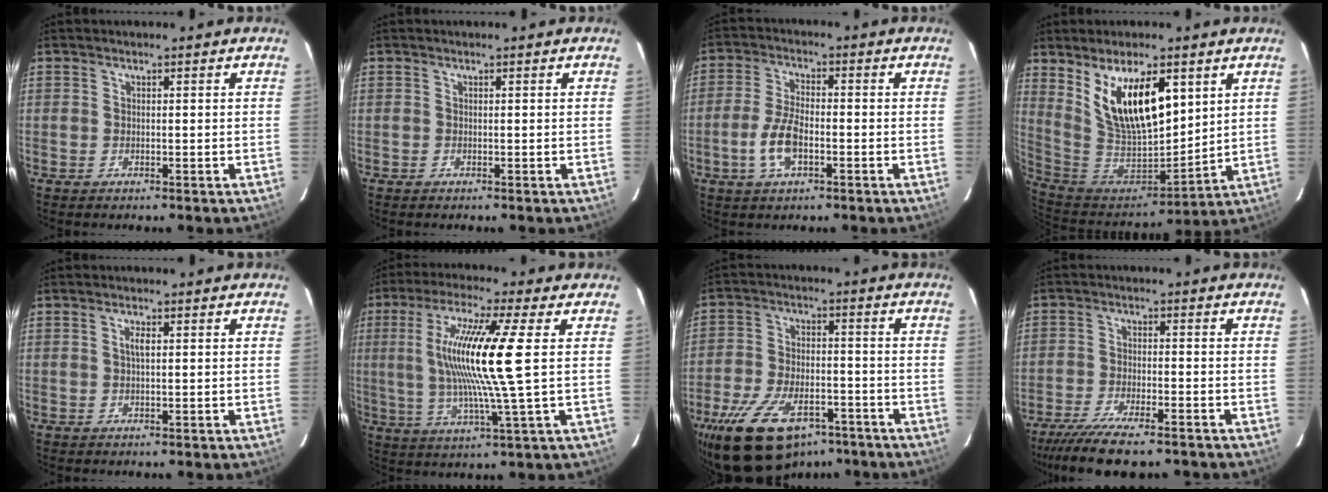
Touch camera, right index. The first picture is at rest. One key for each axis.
{"total": 0.0}
{"total": 7.1, "fx": -2.5, "fy": 3.0, "fz": 5.9, "tx": -0.128, "ty": 0.002, "tz": -0.048}
{"total": 17.9, "fx": 7.5, "fy": 7.8, "fz": 14.3, "tx": -0.257, "ty": -0.010, "tz": 0.157}
{"total": 1.6, "fx": 0.3, "fy": 0.5, "fz": 1.5, "tx": -0.028, "ty": 0.003, "tz": 0.005}
{"total": 15.6, "fx": 2.1, "fy": -0.2, "fz": 15.4, "tx": -0.288, "ty": -0.002, "tz": 0.041}
{"total": 18.6, "fx": -12.3, "fy": 9.3, "fz": 10.5, "tx": -0.219, "ty": -0.020, "tz": -0.198}
{"total": 12.7, "fx": -10.3, "fy": 2.9, "fz": 6.9, "tx": -0.156, "ty": -0.034, "tz": -0.174}